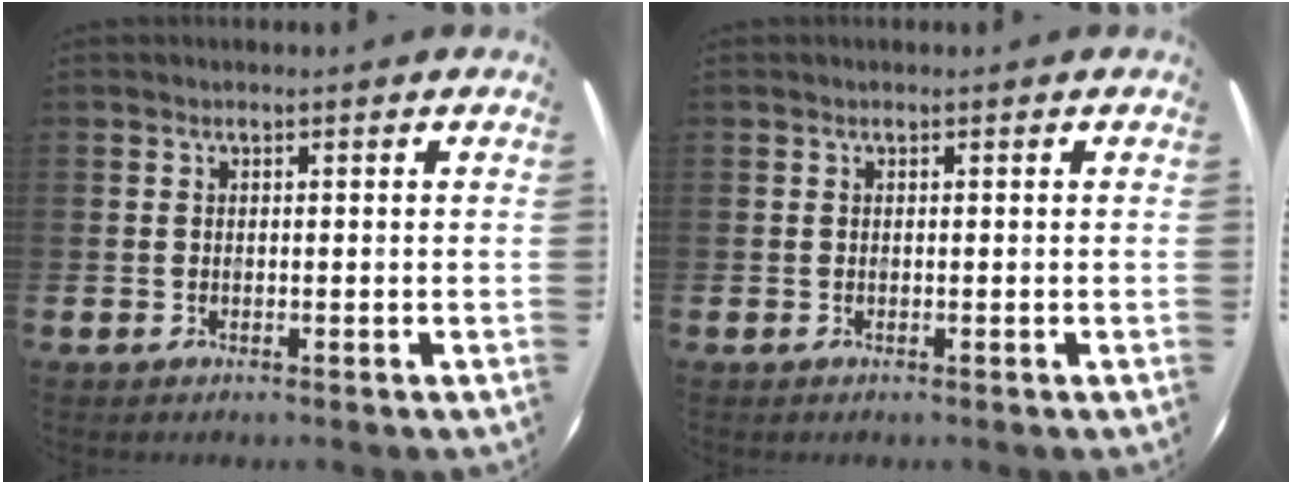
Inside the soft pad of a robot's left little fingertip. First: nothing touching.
{"total": 0.0}